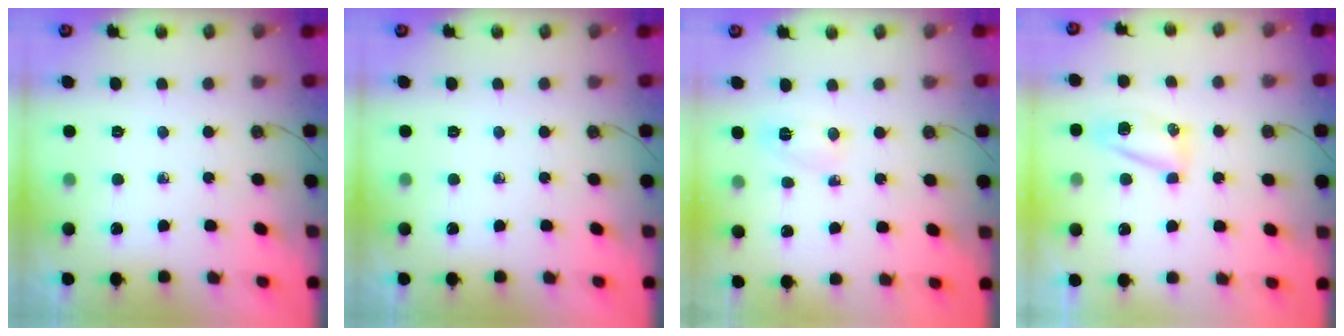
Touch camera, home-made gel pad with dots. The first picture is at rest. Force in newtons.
{"total": 0.0}
{"total": 2.5, "press": 2.1, "slide": 1.4}
{"total": 6.7, "press": 6.6, "slide": 0.7}